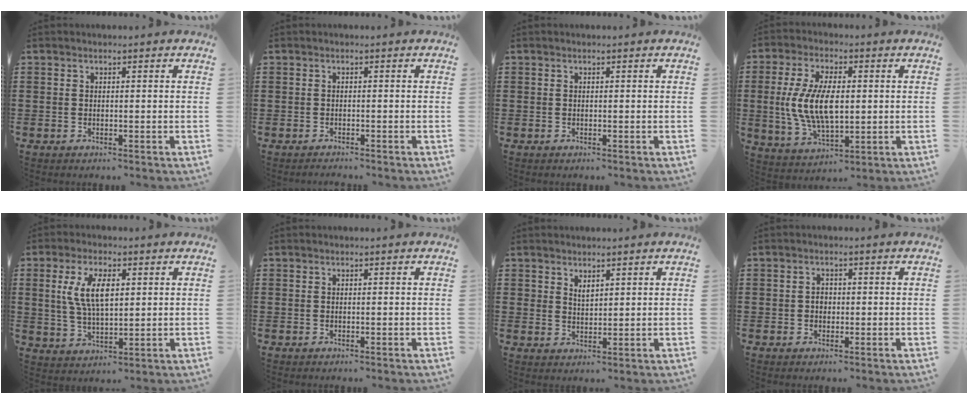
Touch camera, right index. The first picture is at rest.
{"total": 0.8, "force": [-0.8, -0.1, -0.1], "torque": [0.000, -0.001, -0.017]}
{"total": 0.0}
{"total": 9.7, "force": [0.4, 4.4, 8.6], "torque": [-0.192, 0.002, 0.001]}
{"total": 7.2, "force": [2.1, 3.0, 6.2], "torque": [-0.136, 0.008, 0.034]}
{"total": 0.0}
{"total": 1.8, "force": [1.5, 0.8, 0.4], "torque": [-0.001, 0.000, 0.027]}
{"total": 1.0, "force": [0.0, 0.8, 0.7], "torque": [-0.013, 0.004, 0.000]}